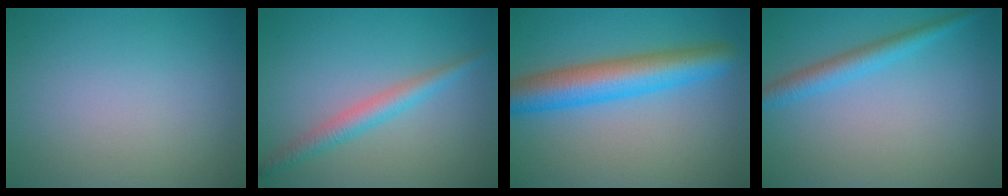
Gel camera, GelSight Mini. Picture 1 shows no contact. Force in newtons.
{"total": 2.6, "press": 2.6, "slide": 0.0}
{"total": 7.0, "press": 7.0, "slide": 0.2}
{"total": 2.6, "press": 2.6, "slide": 0.1}